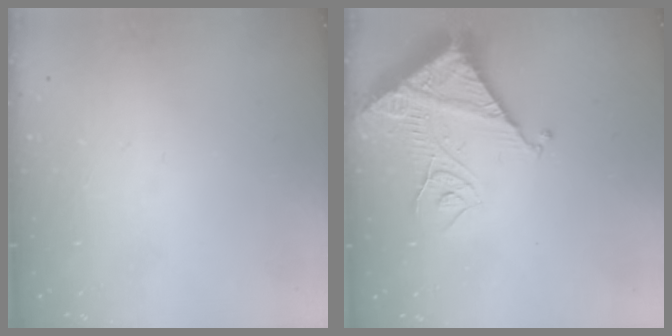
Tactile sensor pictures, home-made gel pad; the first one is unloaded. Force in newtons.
{"total": 15.5, "press": 15.4, "slide": 1.6}